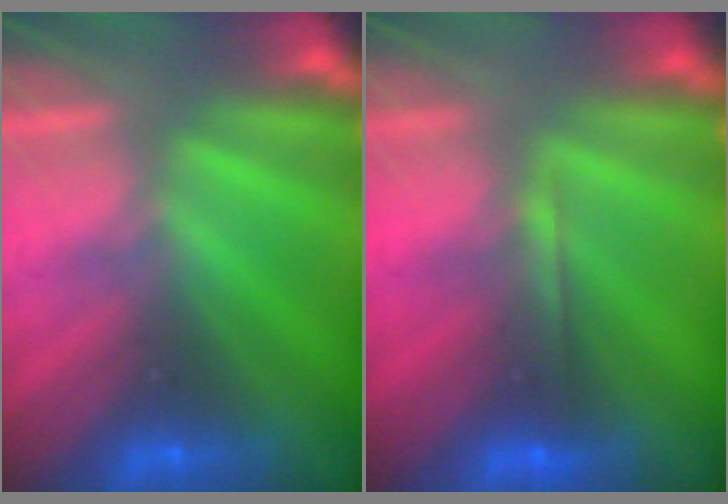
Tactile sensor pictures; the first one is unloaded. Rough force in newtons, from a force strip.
{"total": 1.7}